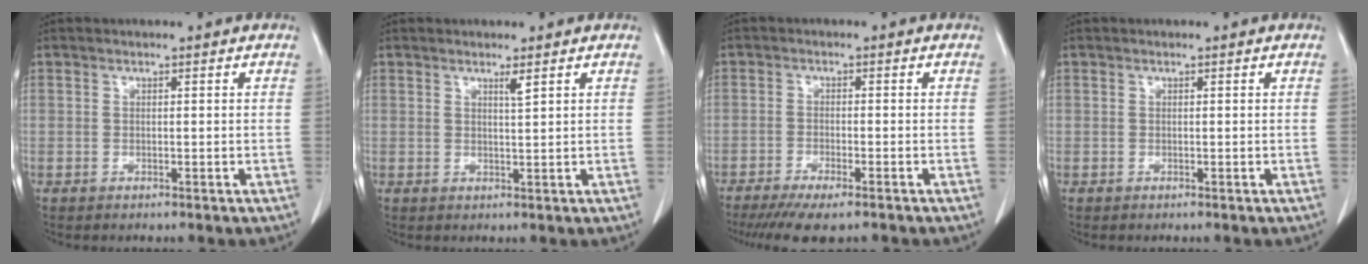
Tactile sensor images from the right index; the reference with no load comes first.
{"total": 1.3, "force": [0.9, -0.2, 1.0], "torque": [-0.020, -0.007, 0.016]}
{"total": 8.6, "force": [-6.8, 1.3, 5.1], "torque": [-0.073, -0.016, -0.104]}
{"total": 0.0}